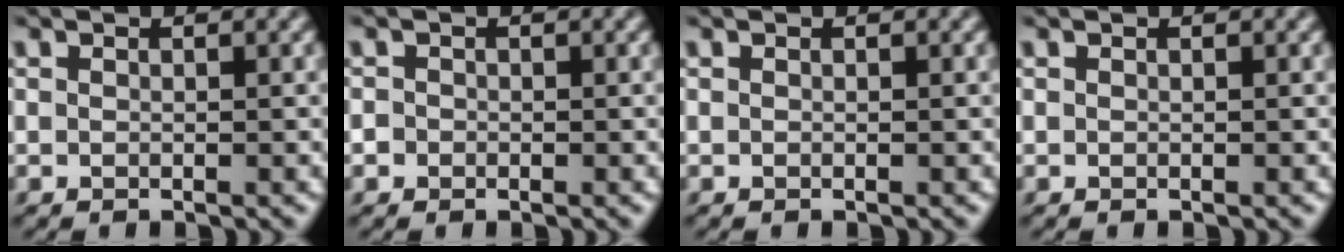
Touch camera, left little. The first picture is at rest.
{"total": 1.0, "force": [-0.4, 0.9, 0.2], "torque": [0.006, -0.002, -0.008]}
{"total": 0.0}
{"total": 0.0}